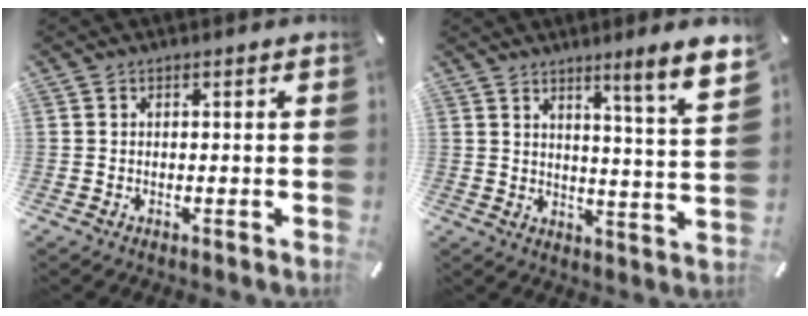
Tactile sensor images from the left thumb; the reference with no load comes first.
{"total": 8.5, "force": [6.1, -0.3, 6.0], "torque": [-0.089, -0.049, 0.094]}